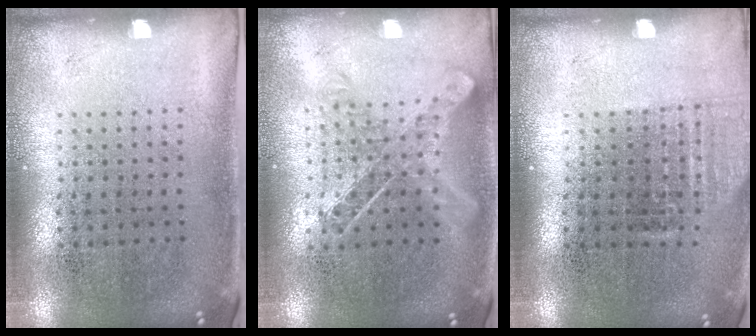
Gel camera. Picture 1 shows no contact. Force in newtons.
{"total": 0.8, "press": 0.8, "slide": 0.0}
{"total": 1.0, "press": 0.9, "slide": 0.4}